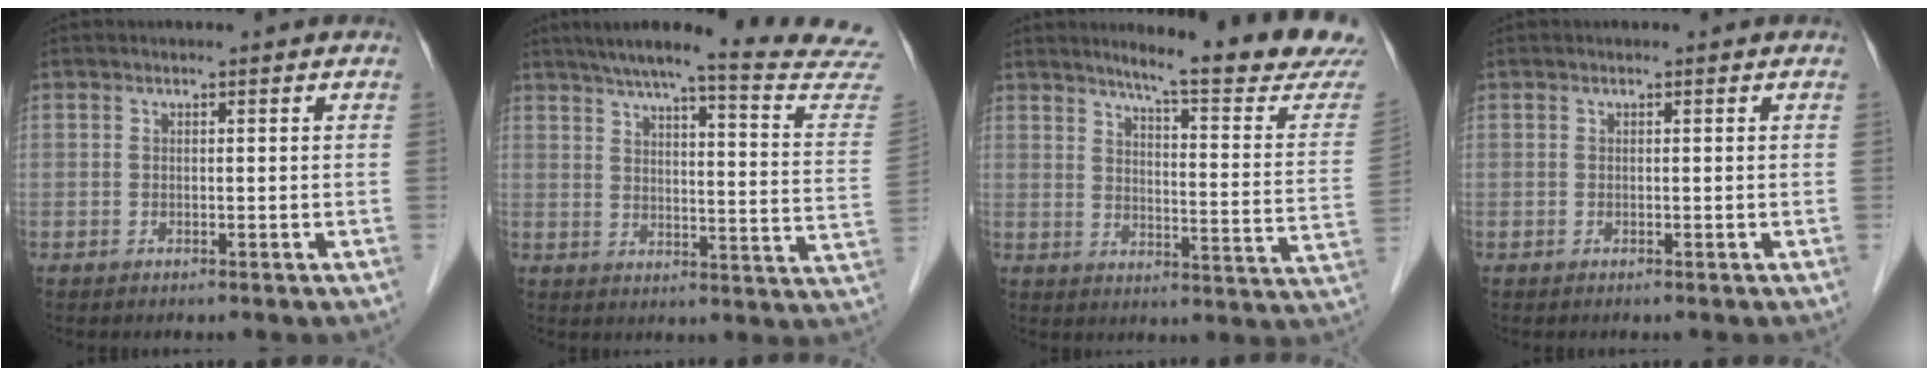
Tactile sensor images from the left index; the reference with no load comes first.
{"total": 23.9, "force": [21.7, 0.0, 10.0], "torque": [-0.140, -0.074, 0.257]}
{"total": 18.5, "force": [16.8, -0.8, 7.9], "torque": [-0.109, -0.096, 0.198]}
{"total": 0.0}